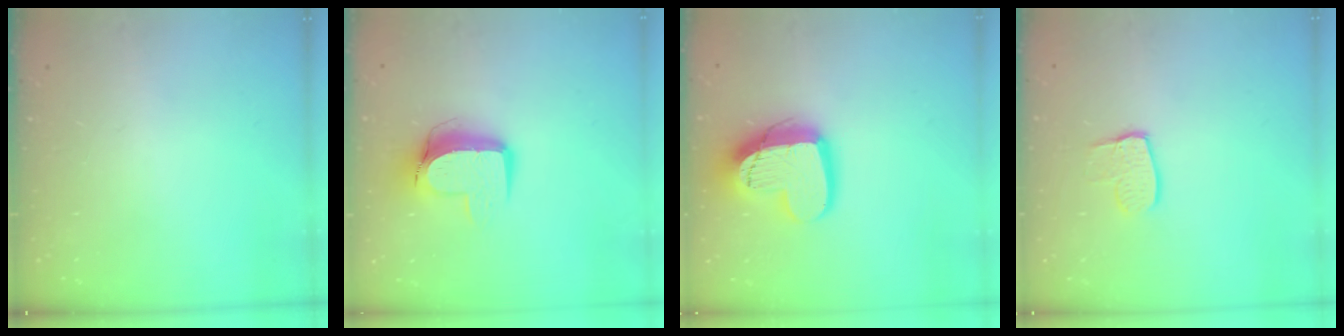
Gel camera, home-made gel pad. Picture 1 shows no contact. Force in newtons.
{"total": 10.7, "press": 10.7, "slide": 1.0}
{"total": 16.2, "press": 16.1, "slide": 1.3}
{"total": 7.7, "press": 7.7, "slide": 0.7}